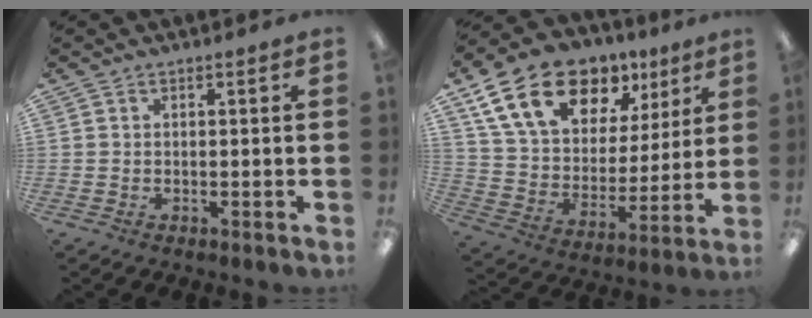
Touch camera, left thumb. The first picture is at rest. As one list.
[{"total": 20.6, "force": [12.1, 12.7, 10.8], "torque": [-0.188, -0.052, 0.221]}]